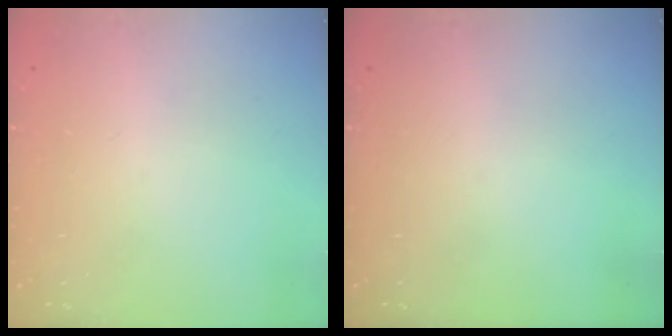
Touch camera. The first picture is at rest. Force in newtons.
{"total": 0.0}